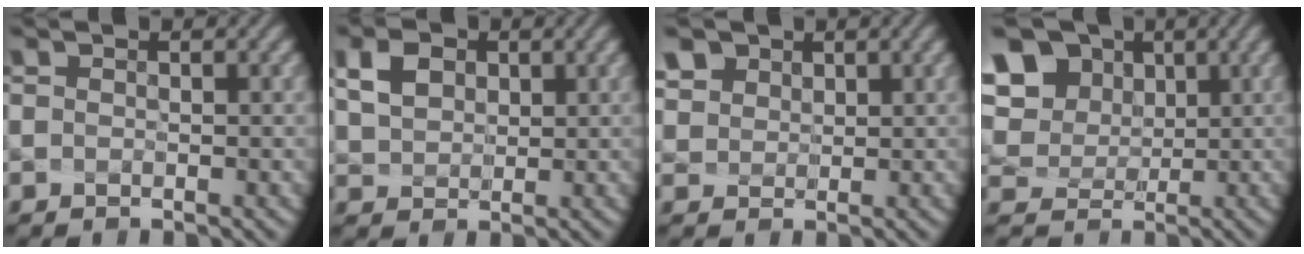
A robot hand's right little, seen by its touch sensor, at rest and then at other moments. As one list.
[{"total": 2.6, "force": [1.5, 1.8, 1.2], "torque": [-0.033, 0.004, 0.032]}, {"total": 5.5, "force": [3.5, 3.9, 1.8], "torque": [-0.057, 0.011, 0.061]}, {"total": 10.1, "force": [4.0, 8.0, 4.6], "torque": [-0.114, 0.022, 0.079]}]